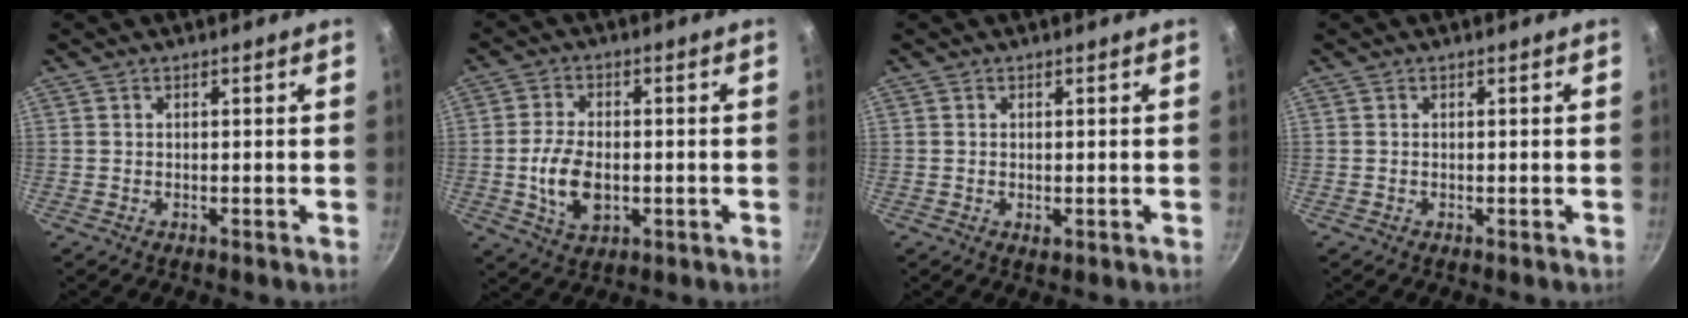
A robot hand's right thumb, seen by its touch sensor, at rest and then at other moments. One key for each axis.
{"total": 8.9, "fx": -1.3, "fy": 5.3, "fz": 7.0, "tx": -0.130, "ty": 0.003, "tz": -0.022}
{"total": 1.1, "fx": -0.2, "fy": 0.6, "fz": 1.0, "tx": -0.016, "ty": -0.003, "tz": -0.002}
{"total": 0.0}